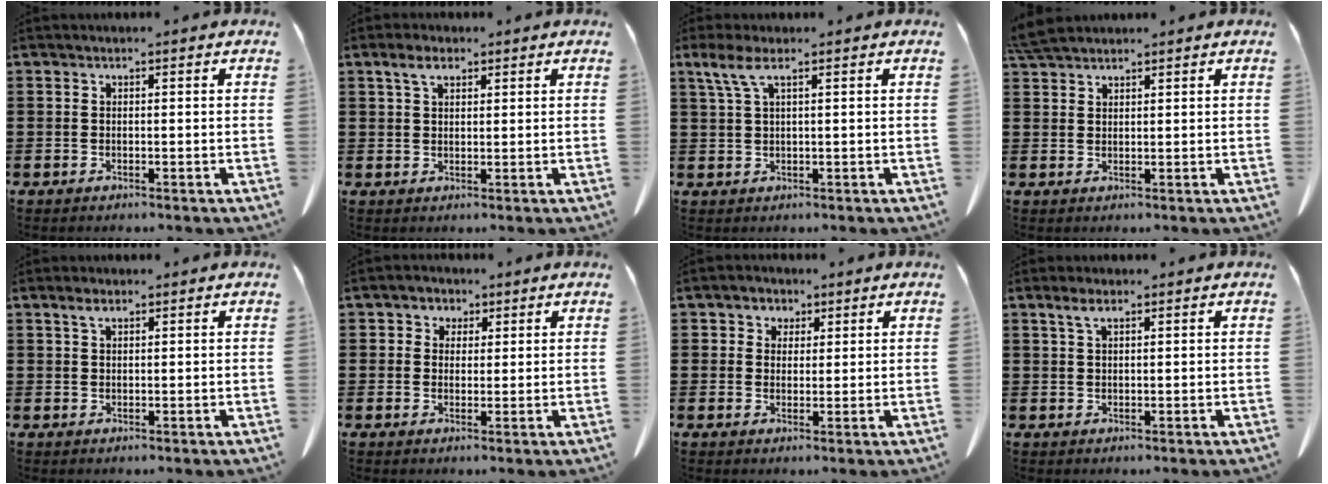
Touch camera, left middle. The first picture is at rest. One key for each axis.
{"total": 3.4, "fx": 2.1, "fy": 1.4, "fz": 2.2, "tx": -0.048, "ty": 0.006, "tz": 0.038}
{"total": 3.6, "fx": 1.7, "fy": 0.6, "fz": 3.1, "tx": -0.073, "ty": -0.001, "tz": 0.028}
{"total": 3.7, "fx": 3.3, "fy": 0.7, "fz": 1.4, "tx": -0.038, "ty": -0.001, "tz": 0.065}
{"total": 2.0, "fx": 1.2, "fy": 0.7, "fz": 1.4, "tx": -0.032, "ty": 0.002, "tz": 0.023}
{"total": 2.3, "fx": 1.3, "fy": 1.8, "fz": 0.2, "tx": -0.014, "ty": 0.011, "tz": 0.023}
{"total": 2.6, "fx": 1.7, "fy": 2.0, "fz": 0.2, "tx": -0.007, "ty": 0.009, "tz": 0.028}
{"total": 2.5, "fx": 1.5, "fy": 0.8, "fz": 1.9, "tx": -0.042, "ty": 0.003, "tz": 0.026}